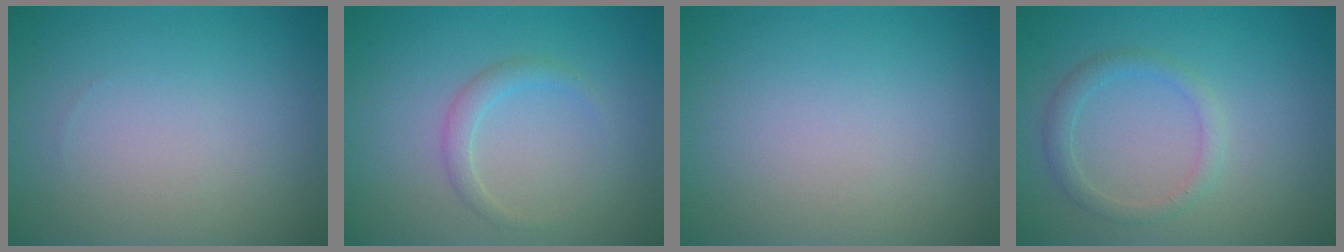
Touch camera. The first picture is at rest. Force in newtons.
{"total": 1.5, "press": 1.5, "slide": 0.1}
{"total": 0.0}
{"total": 1.8, "press": 1.8, "slide": 0.2}